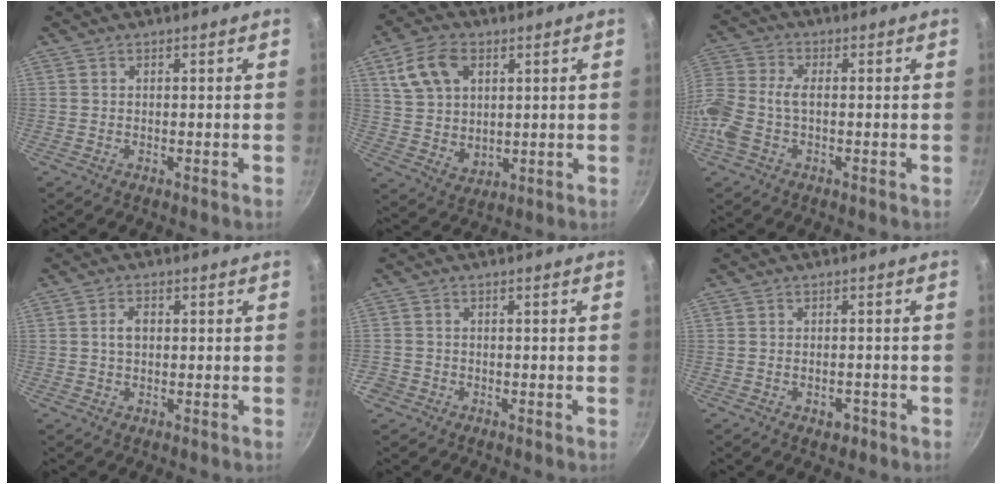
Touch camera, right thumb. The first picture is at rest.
{"total": 11.7, "force": [4.3, 8.0, 7.4], "torque": [-0.122, -0.011, 0.088]}
{"total": 10.2, "force": [-1.5, 6.3, 7.9], "torque": [-0.177, 0.021, -0.049]}
{"total": 2.8, "force": [0.2, 1.9, 2.1], "torque": [-0.028, 0.007, 0.003]}
{"total": 2.4, "force": [-1.2, 2.0, 0.5], "torque": [-0.011, 0.010, -0.022]}
{"total": 2.6, "force": [-1.4, 1.6, 1.6], "torque": [-0.016, 0.012, -0.015]}